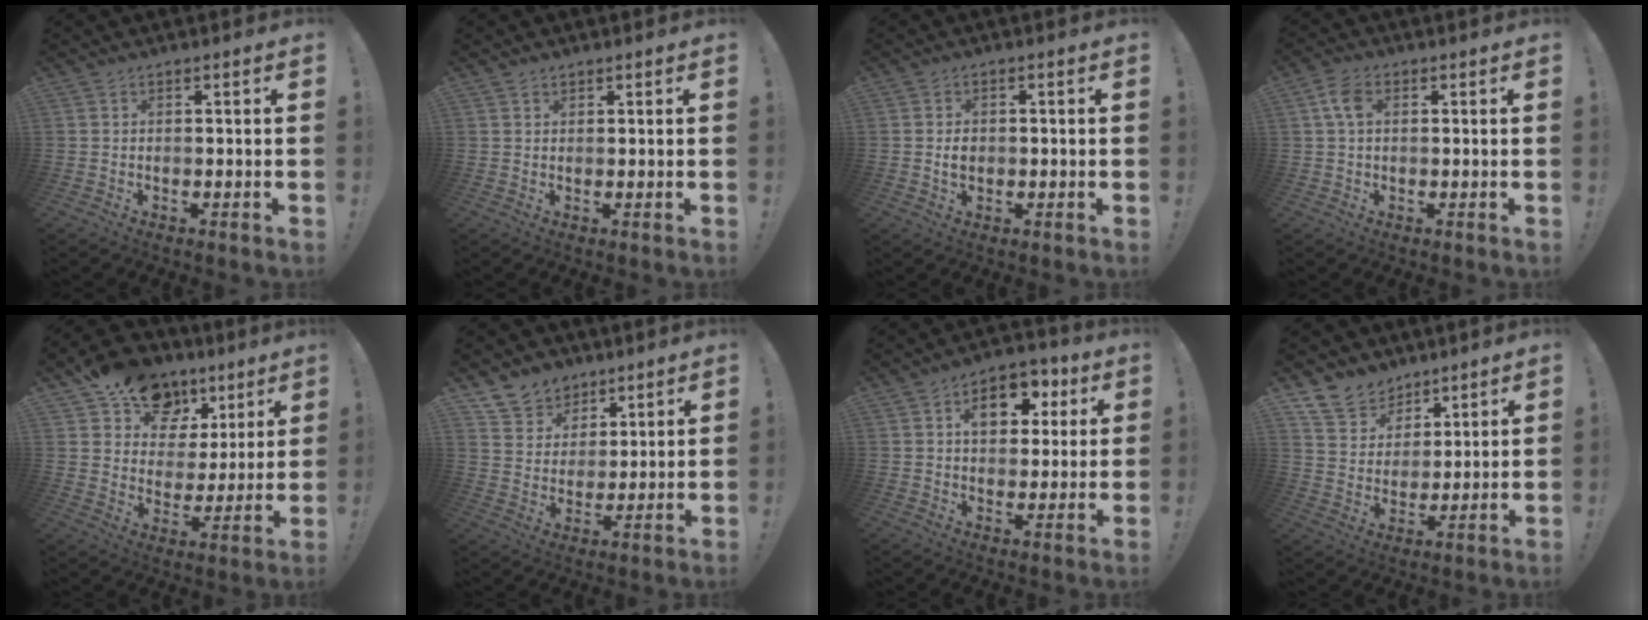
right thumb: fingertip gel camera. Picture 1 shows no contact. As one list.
[{"total": 1.3, "force": [1.1, 0.6, 0.2], "torque": [0.004, -0.006, 0.020]}, {"total": 2.8, "force": [0.0, 2.2, 1.8], "torque": [-0.008, -0.003, -0.005]}, {"total": 5.7, "force": [1.4, 3.8, 4.1], "torque": [-0.078, 0.006, 0.027]}, {"total": 16.2, "force": [11.3, 10.2, 5.6], "torque": [-0.084, -0.070, 0.208]}, {"total": 9.6, "force": [6.5, 6.9, 1.4], "torque": [-0.029, -0.050, 0.129]}, {"total": 10.8, "force": [3.7, 7.8, 6.4], "torque": [-0.079, -0.006, 0.065]}, {"total": 11.2, "force": [8.5, 7.0, 1.9], "torque": [-0.038, -0.067, 0.167]}]